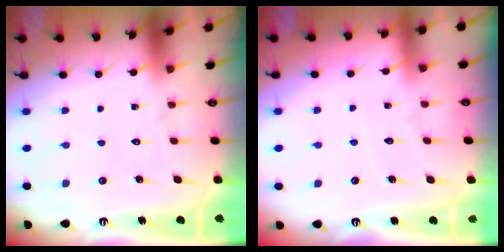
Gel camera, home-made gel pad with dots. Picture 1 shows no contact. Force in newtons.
{"total": 2.4, "press": 2.4, "slide": 0.4}